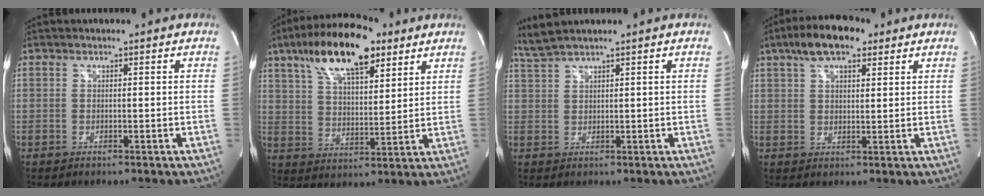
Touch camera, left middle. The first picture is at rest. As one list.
[{"total": 16.0, "force": [9.6, 5.4, 11.7], "torque": [-0.217, 0.030, 0.171]}, {"total": 3.4, "force": [3.1, -0.7, 1.3], "torque": [-0.042, 0.013, 0.072]}, {"total": 8.8, "force": [5.5, 3.3, 6.1], "torque": [-0.113, 0.024, 0.092]}]